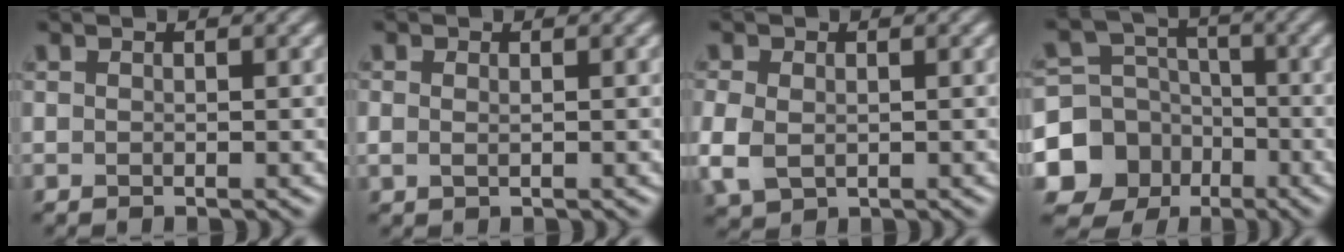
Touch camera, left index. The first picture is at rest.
{"total": 0.7, "force": [0.0, 0.5, 0.5], "torque": [-0.011, -0.006, 0.004]}
{"total": 3.5, "force": [-0.9, 2.5, 2.2], "torque": [-0.058, -0.012, -0.017]}
{"total": 11.0, "force": [-5.1, 9.6, 2.0], "torque": [-0.057, -0.034, -0.114]}